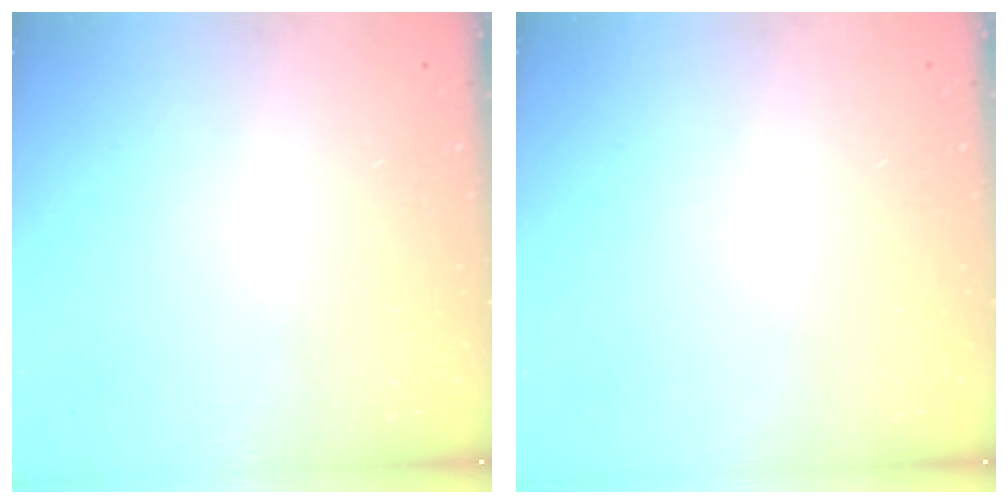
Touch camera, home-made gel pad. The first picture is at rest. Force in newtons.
{"total": 0.0}